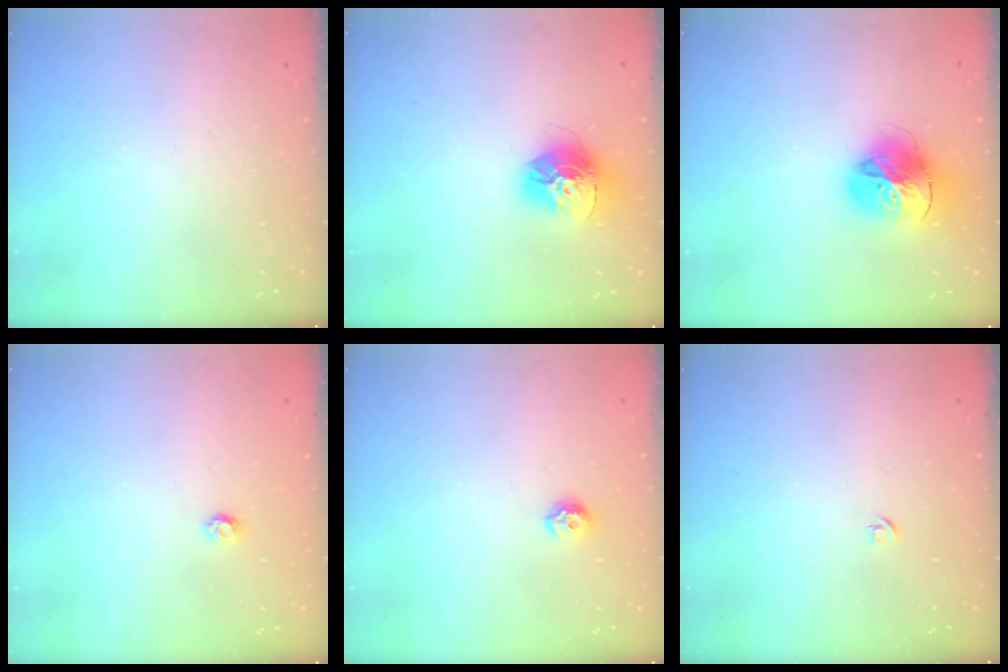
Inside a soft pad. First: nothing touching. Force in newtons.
{"total": 15.0, "press": 14.9, "slide": 1.5}
{"total": 17.1, "press": 17.0, "slide": 1.9}
{"total": 3.2, "press": 3.2, "slide": 0.3}
{"total": 7.2, "press": 7.2, "slide": 1.0}
{"total": 2.7, "press": 2.6, "slide": 0.6}